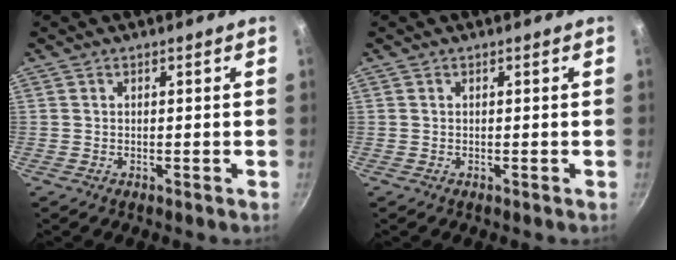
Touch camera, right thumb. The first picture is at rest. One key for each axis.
{"total": 0.0}